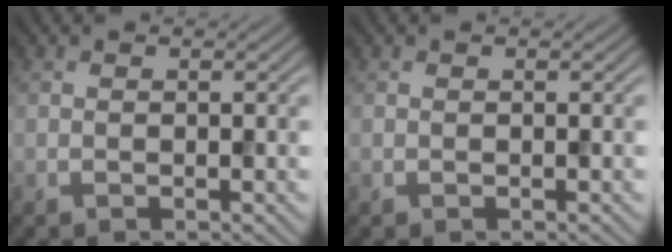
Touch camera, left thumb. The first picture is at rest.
{"total": 0.0}